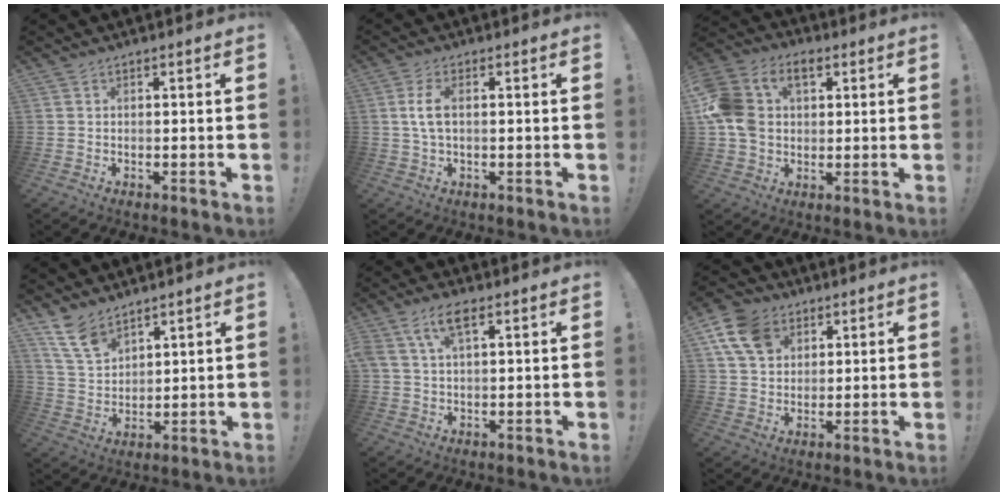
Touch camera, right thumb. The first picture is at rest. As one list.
[{"total": 5.4, "force": [0.6, 2.4, 4.8], "torque": [-0.093, -0.003, 0.009]}, {"total": 15.5, "force": [4.0, 11.4, 9.7], "torque": [-0.200, -0.001, 0.078]}, {"total": 9.7, "force": [7.4, 4.6, 4.1], "torque": [-0.086, -0.041, 0.147]}, {"total": 7.5, "force": [3.5, 3.5, 5.6], "torque": [-0.112, 0.010, 0.068]}, {"total": 12.4, "force": [5.7, 9.3, 6.0], "torque": [-0.100, -0.015, 0.115]}]